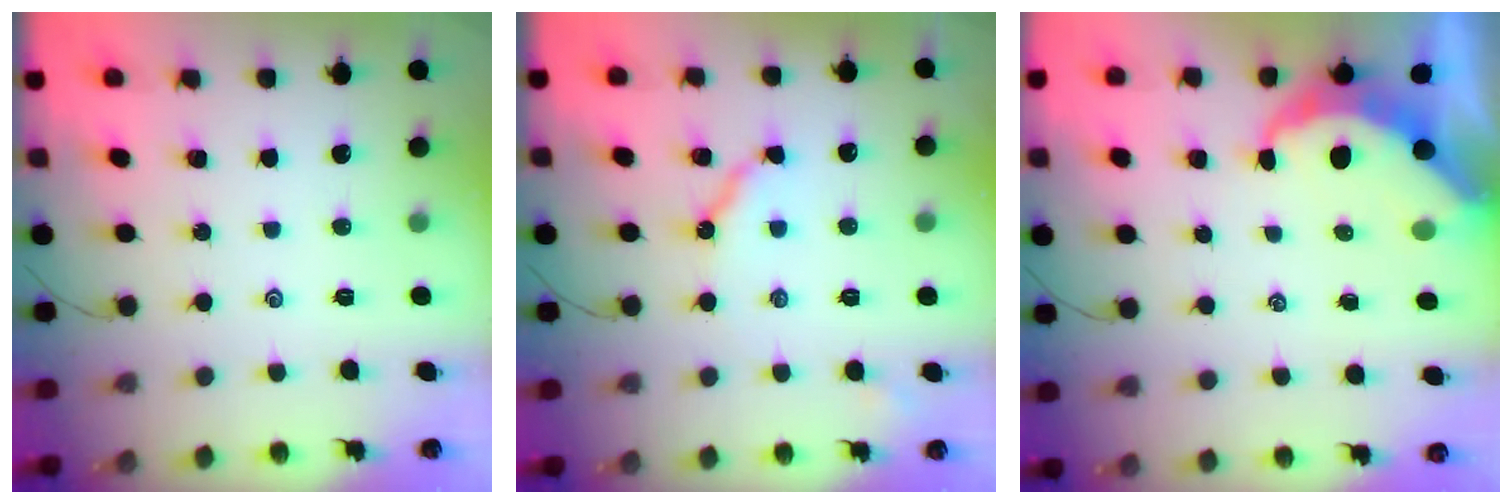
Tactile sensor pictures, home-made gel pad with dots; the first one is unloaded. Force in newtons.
{"total": 7.7, "press": 7.7, "slide": 0.7}
{"total": 8.1, "press": 8.0, "slide": 1.0}